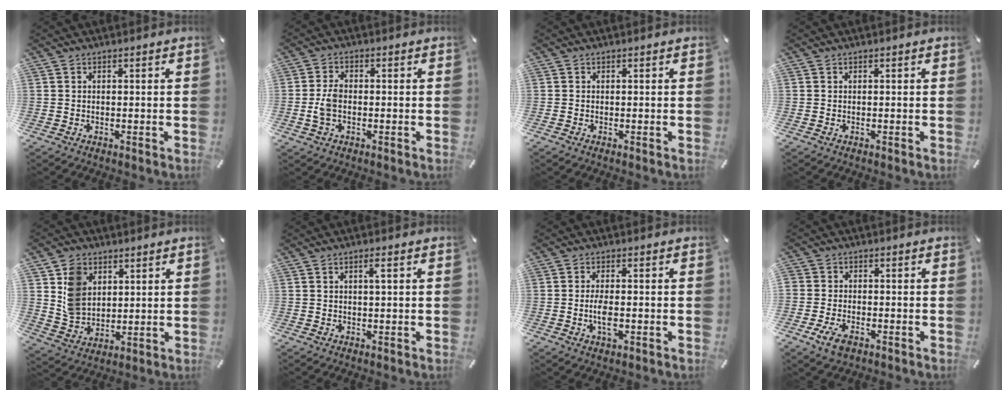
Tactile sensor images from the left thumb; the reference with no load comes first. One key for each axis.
{"total": 4.3, "fx": -0.8, "fy": 2.7, "fz": 3.3, "tx": -0.073, "ty": 0.002, "tz": -0.016}
{"total": 0.0}
{"total": 0.0}
{"total": 9.3, "fx": 3.8, "fy": 7.6, "fz": 3.9, "tx": -0.071, "ty": 0.001, "tz": 0.076}
{"total": 1.8, "fx": 0.5, "fy": 0.3, "fz": 1.7, "tx": -0.035, "ty": 0.003, "tz": 0.008}
{"total": 4.4, "fx": -0.9, "fy": 1.7, "fz": 4.0, "tx": -0.089, "ty": -0.004, "tz": -0.021}
{"total": 4.8, "fx": -2.6, "fy": 3.2, "fz": 2.5, "tx": -0.065, "ty": 0.007, "tz": -0.052}